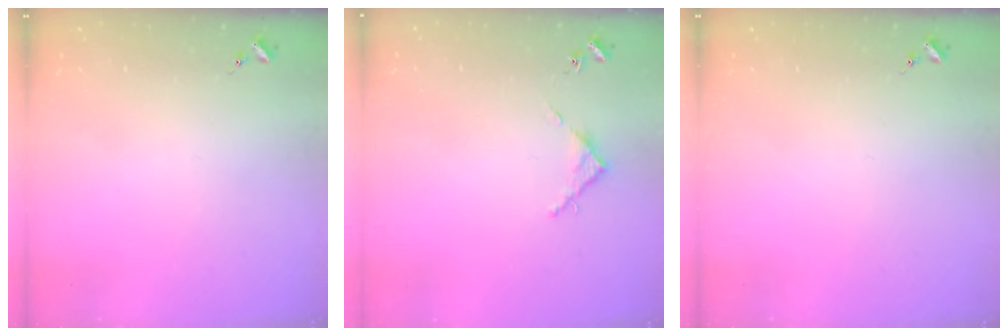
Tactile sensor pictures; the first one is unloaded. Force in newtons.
{"total": 3.6, "press": 3.6, "slide": 0.3}
{"total": 0.0}